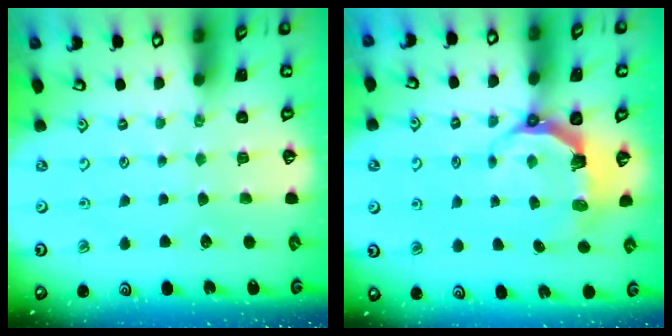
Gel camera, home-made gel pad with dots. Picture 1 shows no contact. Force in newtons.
{"total": 6.5, "press": 4.8, "slide": 4.3}